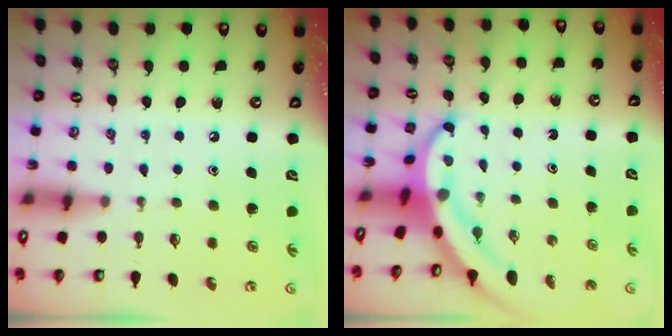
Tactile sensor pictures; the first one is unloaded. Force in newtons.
{"total": 5.4, "press": 5.4, "slide": 0.5}